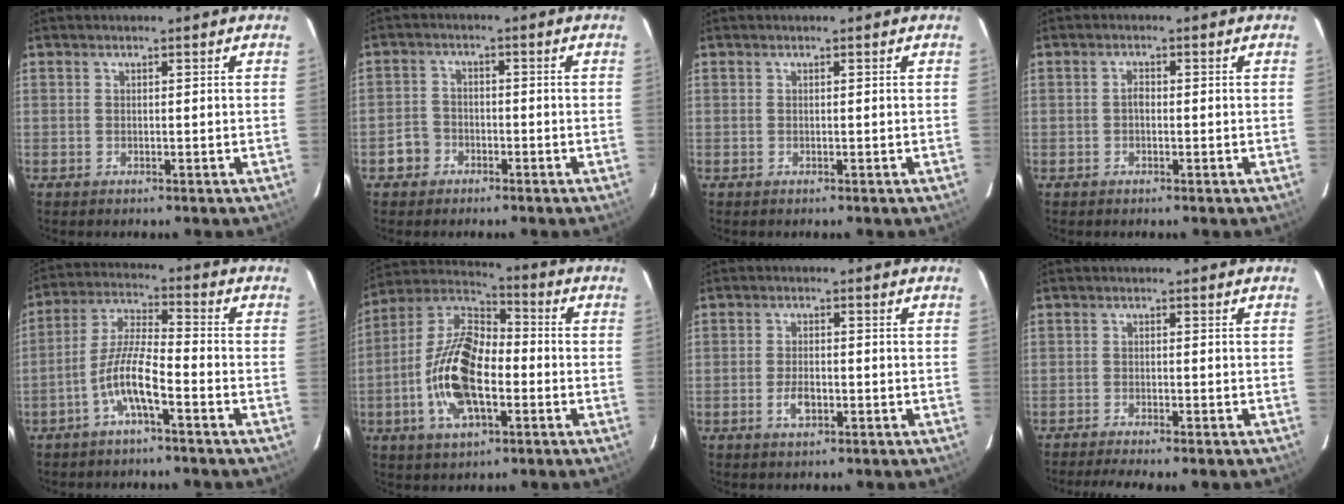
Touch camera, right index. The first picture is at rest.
{"total": 4.0, "force": [-2.3, 3.2, 0.7], "torque": [-0.018, 0.013, -0.041]}
{"total": 0.0}
{"total": 1.1, "force": [-0.3, 0.7, 0.7], "torque": [-0.013, 0.006, -0.006]}
{"total": 8.1, "force": [-4.2, 1.2, 6.8], "torque": [-0.150, 0.008, -0.081]}
{"total": 16.5, "force": [-4.2, 8.2, 13.7], "torque": [-0.281, 0.006, -0.082]}
{"total": 3.6, "force": [-1.4, 1.9, 2.7], "torque": [-0.056, 0.000, -0.023]}
{"total": 5.2, "force": [-4.5, 0.0, 2.6], "torque": [-0.059, -0.013, -0.071]}